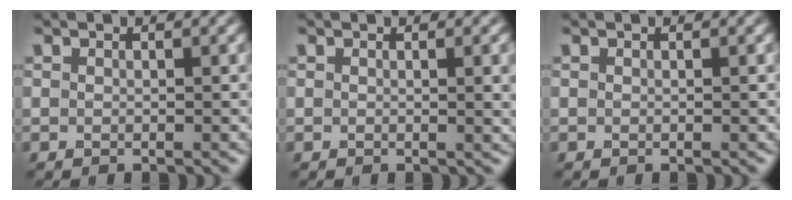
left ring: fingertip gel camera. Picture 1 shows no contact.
{"total": 2.5, "force": [0.2, 0.7, 2.4], "torque": [-0.022, 0.000, -0.001]}
{"total": 0.0}